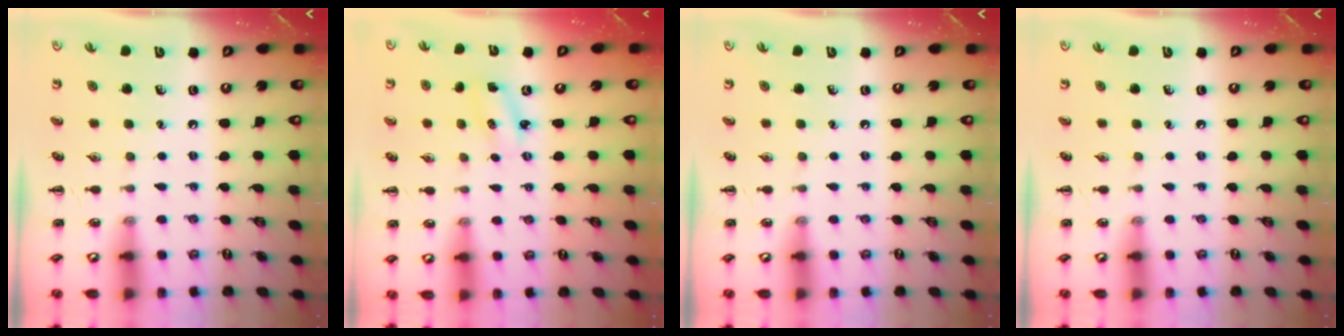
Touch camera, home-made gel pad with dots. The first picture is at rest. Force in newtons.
{"total": 2.5, "press": 2.5, "slide": 0.4}
{"total": 0.0}
{"total": 0.0}